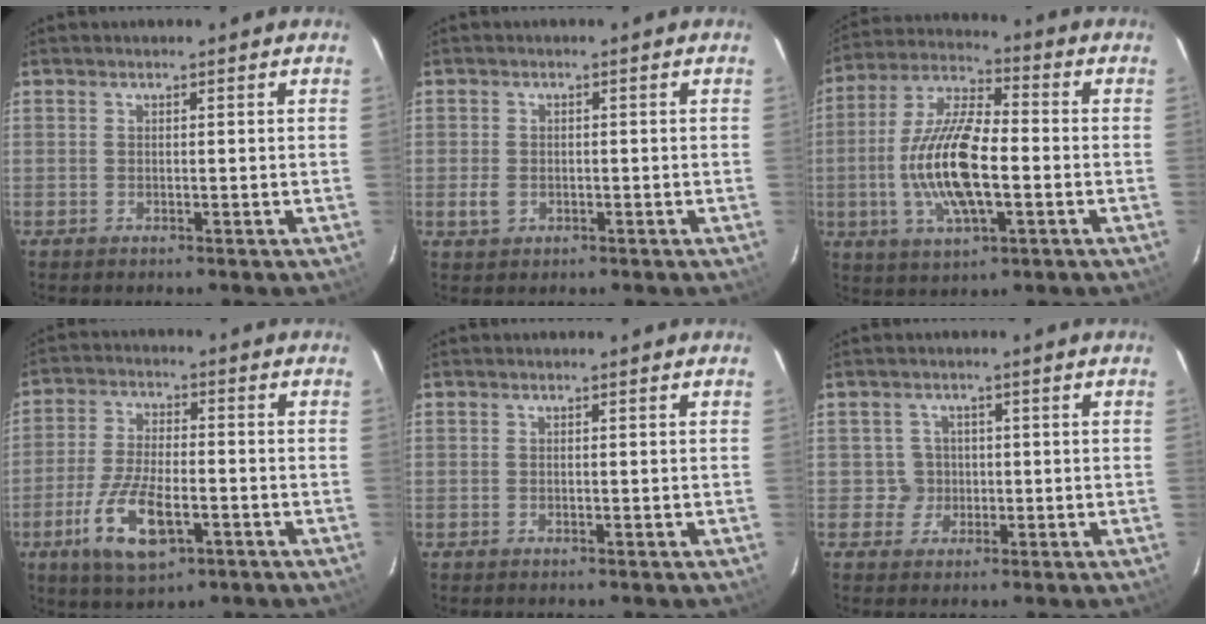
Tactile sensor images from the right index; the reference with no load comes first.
{"total": 2.7, "force": [-0.7, 2.3, 1.3], "torque": [-0.028, 0.001, -0.011]}
{"total": 15.7, "force": [-2.9, 5.7, 14.4], "torque": [-0.296, 0.002, -0.056]}
{"total": 11.4, "force": [-4.9, 4.5, 9.3], "torque": [-0.201, -0.013, -0.087]}
{"total": 0.0}
{"total": 3.1, "force": [-0.2, 3.1, -0.3], "torque": [0.013, 0.017, 0.001]}